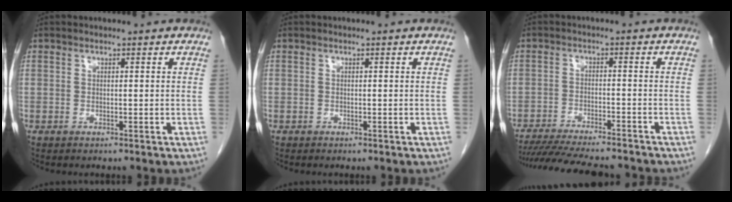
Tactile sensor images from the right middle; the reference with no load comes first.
{"total": 0.0}
{"total": 15.3, "force": [-13.7, 2.1, 6.5], "torque": [-0.118, -0.021, -0.199]}